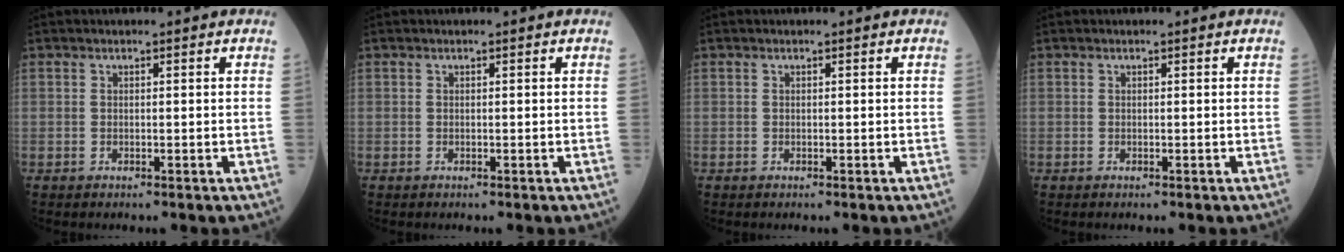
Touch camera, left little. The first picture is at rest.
{"total": 0.0}
{"total": 0.0}
{"total": 0.0}